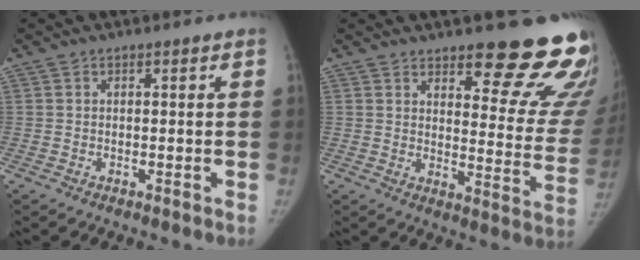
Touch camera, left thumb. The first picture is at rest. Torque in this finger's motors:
{"motor_torque": [1.60, 1.70, 1.01, -1.33, 0.22]}